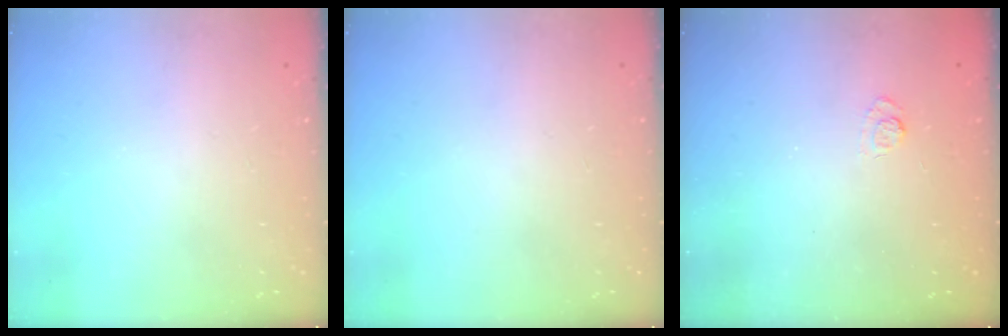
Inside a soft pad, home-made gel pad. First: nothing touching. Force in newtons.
{"total": 0.0}
{"total": 2.9, "press": 2.5, "slide": 1.5}